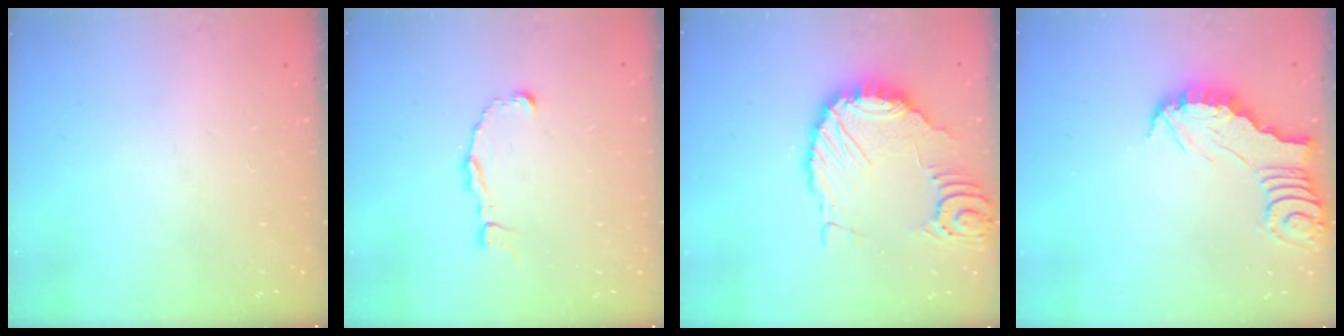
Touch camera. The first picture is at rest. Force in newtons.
{"total": 2.5, "press": 2.5, "slide": 0.2}
{"total": 13.3, "press": 13.2, "slide": 1.3}
{"total": 2.6, "press": 2.6, "slide": 0.2}